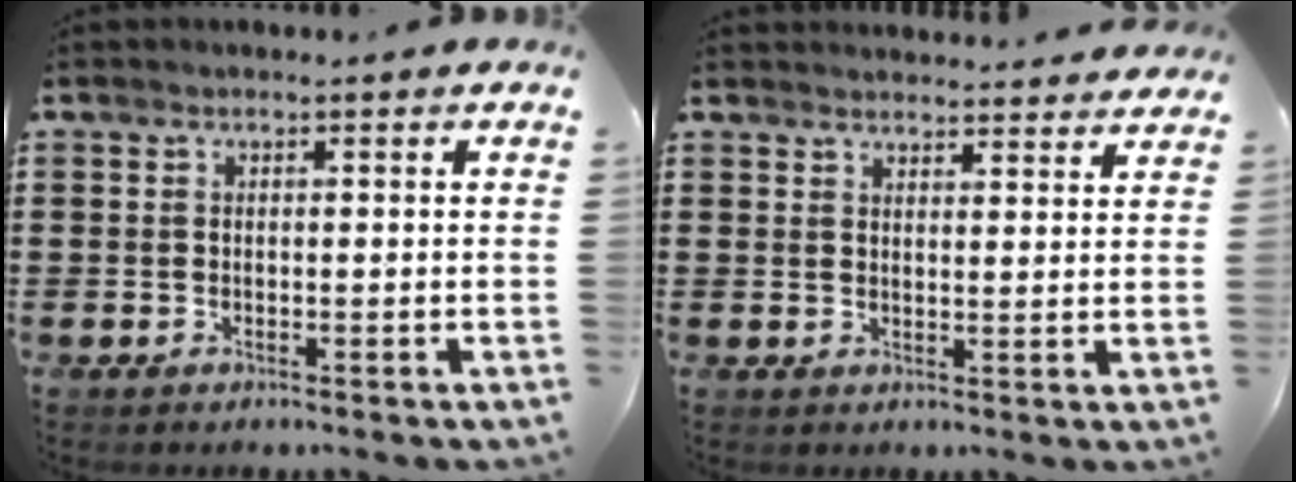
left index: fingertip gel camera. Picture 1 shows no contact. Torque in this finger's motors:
{"motor_torque": [2.14, 0.00, 0.75, 0.09]}